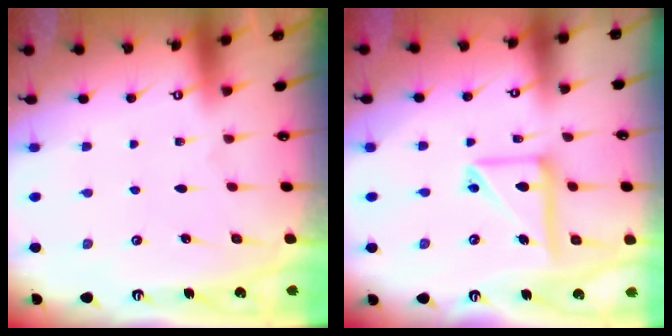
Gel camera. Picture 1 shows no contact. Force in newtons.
{"total": 14.5, "press": 14.4, "slide": 2.2}